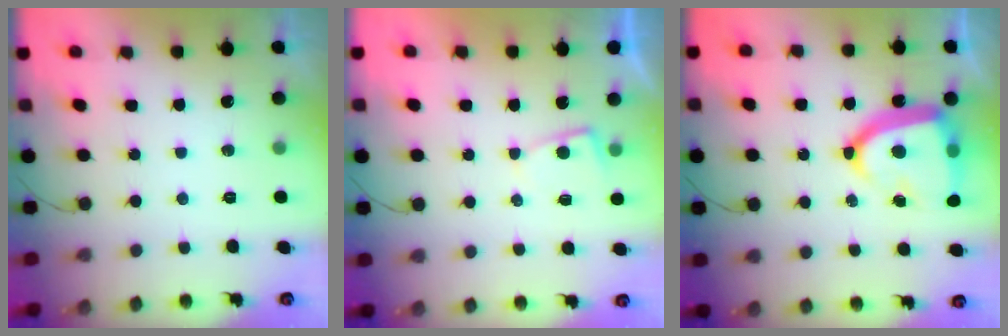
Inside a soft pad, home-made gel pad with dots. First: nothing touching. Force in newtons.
{"total": 3.0, "press": 3.0, "slide": 0.5}
{"total": 18.8, "press": 18.7, "slide": 1.9}